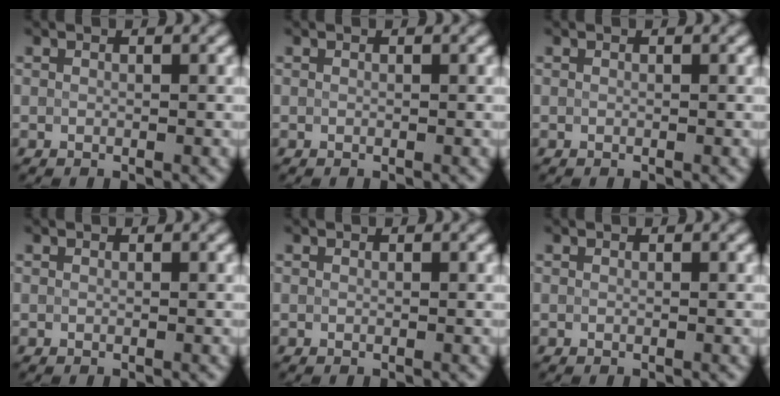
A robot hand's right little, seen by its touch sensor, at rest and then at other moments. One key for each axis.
{"total": 0.0}
{"total": 0.0}
{"total": 0.0}
{"total": 0.0}
{"total": 0.0}